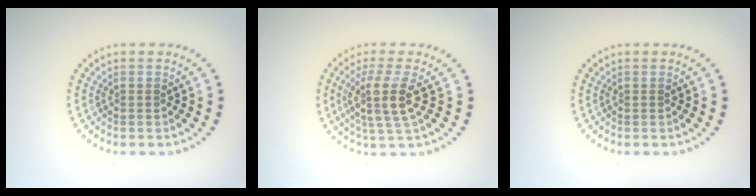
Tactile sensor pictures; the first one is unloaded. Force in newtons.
{"total": 3.8, "press": 3.0, "slide": 2.3}
{"total": 0.0}